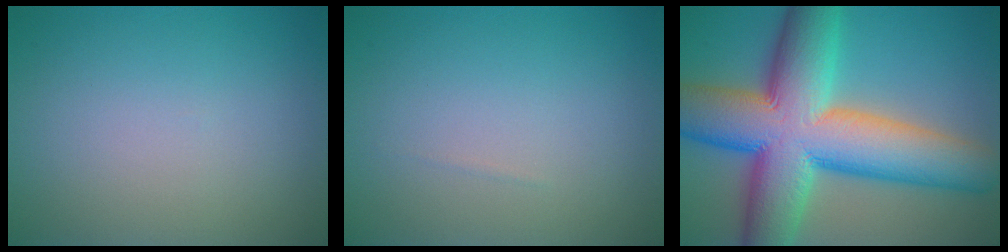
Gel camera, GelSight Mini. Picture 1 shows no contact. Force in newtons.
{"total": 0.0}
{"total": 15.9, "press": 15.9, "slide": 0.6}